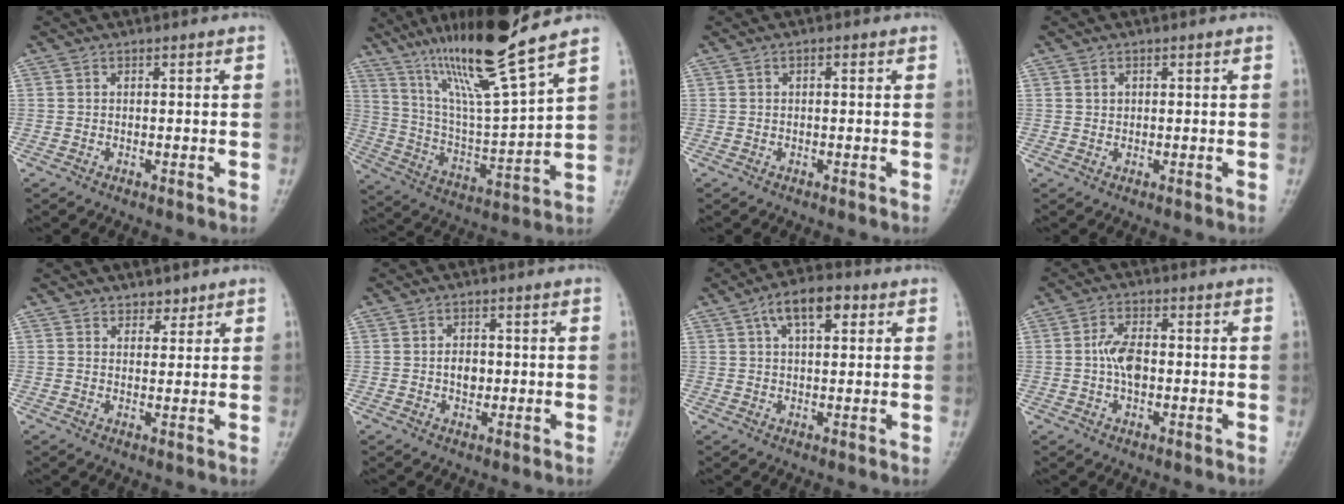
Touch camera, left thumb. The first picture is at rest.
{"total": 19.0, "force": [13.8, 0.4, 13.1], "torque": [-0.216, -0.066, 0.254]}
{"total": 0.9, "force": [0.3, 0.5, 0.7], "torque": [-0.010, 0.002, 0.002]}
{"total": 1.1, "force": [0.4, 0.9, 0.6], "torque": [-0.003, 0.000, 0.008]}
{"total": 2.6, "force": [2.1, 1.5, 0.5], "torque": [0.013, -0.013, 0.027]}
{"total": 3.0, "force": [-0.1, 2.2, 2.0], "torque": [-0.019, 0.002, -0.003]}
{"total": 8.0, "force": [3.3, 3.9, 6.2], "torque": [-0.092, 0.010, 0.046]}
{"total": 5.5, "force": [-0.2, 3.1, 4.5], "torque": [-0.082, 0.009, -0.009]}